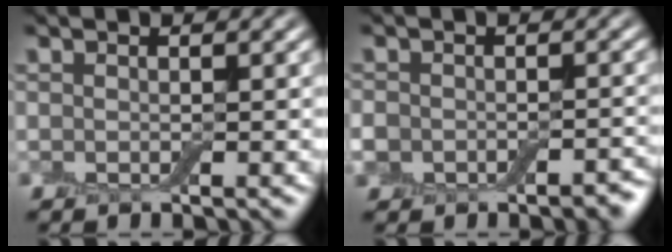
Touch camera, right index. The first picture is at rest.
{"total": 3.9, "force": [-2.2, 2.8, 1.7], "torque": [-0.019, -0.002, -0.039]}